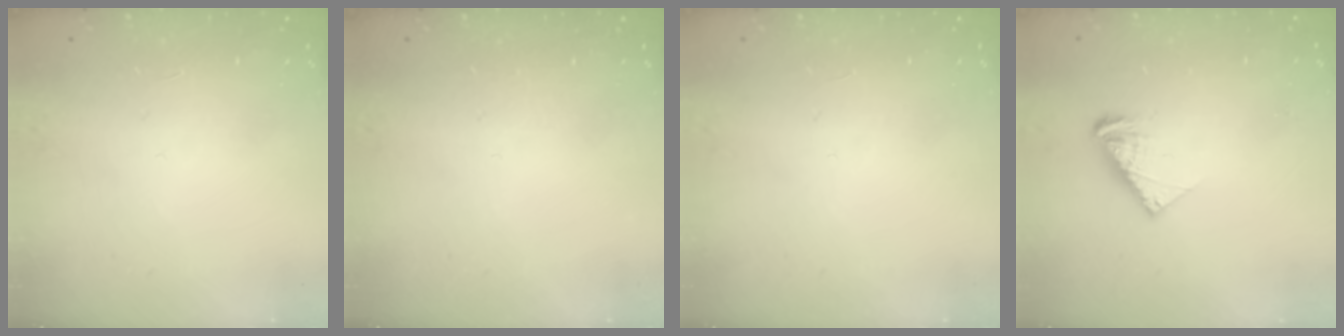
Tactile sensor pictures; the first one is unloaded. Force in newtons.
{"total": 0.0}
{"total": 0.0}
{"total": 6.8, "press": 6.8, "slide": 0.6}